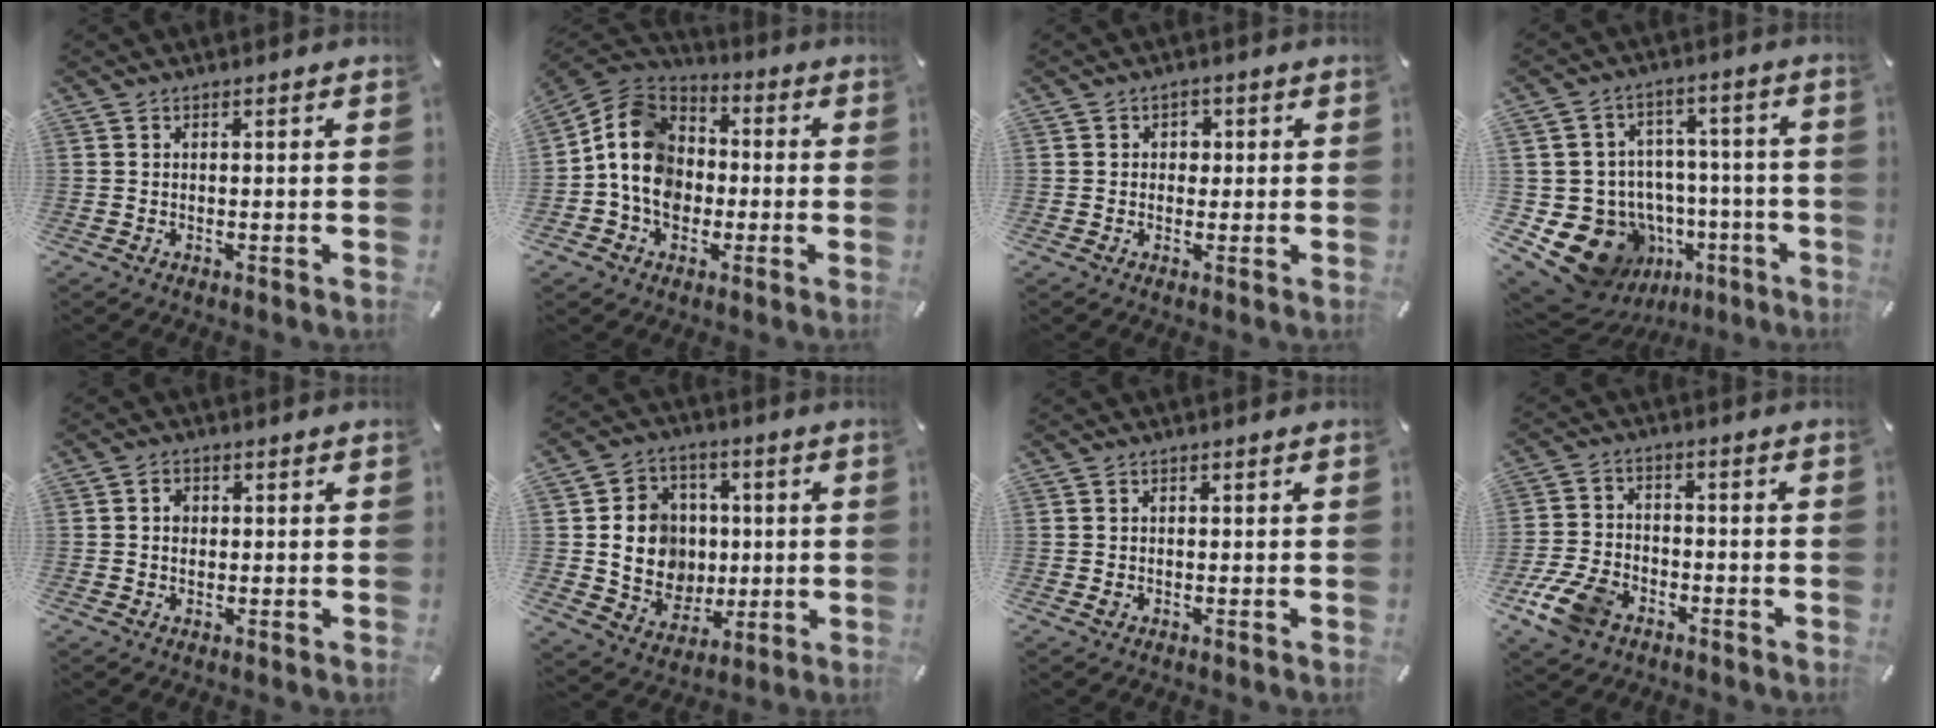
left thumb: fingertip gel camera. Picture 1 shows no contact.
{"total": 12.9, "force": [-2.3, 10.9, 6.4], "torque": [-0.148, 0.031, -0.043]}
{"total": 2.5, "force": [0.0, 2.3, 1.1], "torque": [-0.008, 0.000, -0.009]}
{"total": 16.4, "force": [-6.9, 13.6, 5.9], "torque": [-0.093, 0.034, -0.086]}
{"total": 2.2, "force": [0.1, 1.9, 1.2], "torque": [-0.017, 0.003, -0.003]}
{"total": 12.6, "force": [0.8, 11.8, 4.2], "torque": [-0.077, 0.002, 0.031]}
{"total": 0.8, "force": [-0.1, 0.6, 0.5], "torque": [-0.009, 0.001, -0.002]}
{"total": 9.8, "force": [-5.3, 6.4, 5.3], "torque": [-0.118, 0.023, -0.098]}